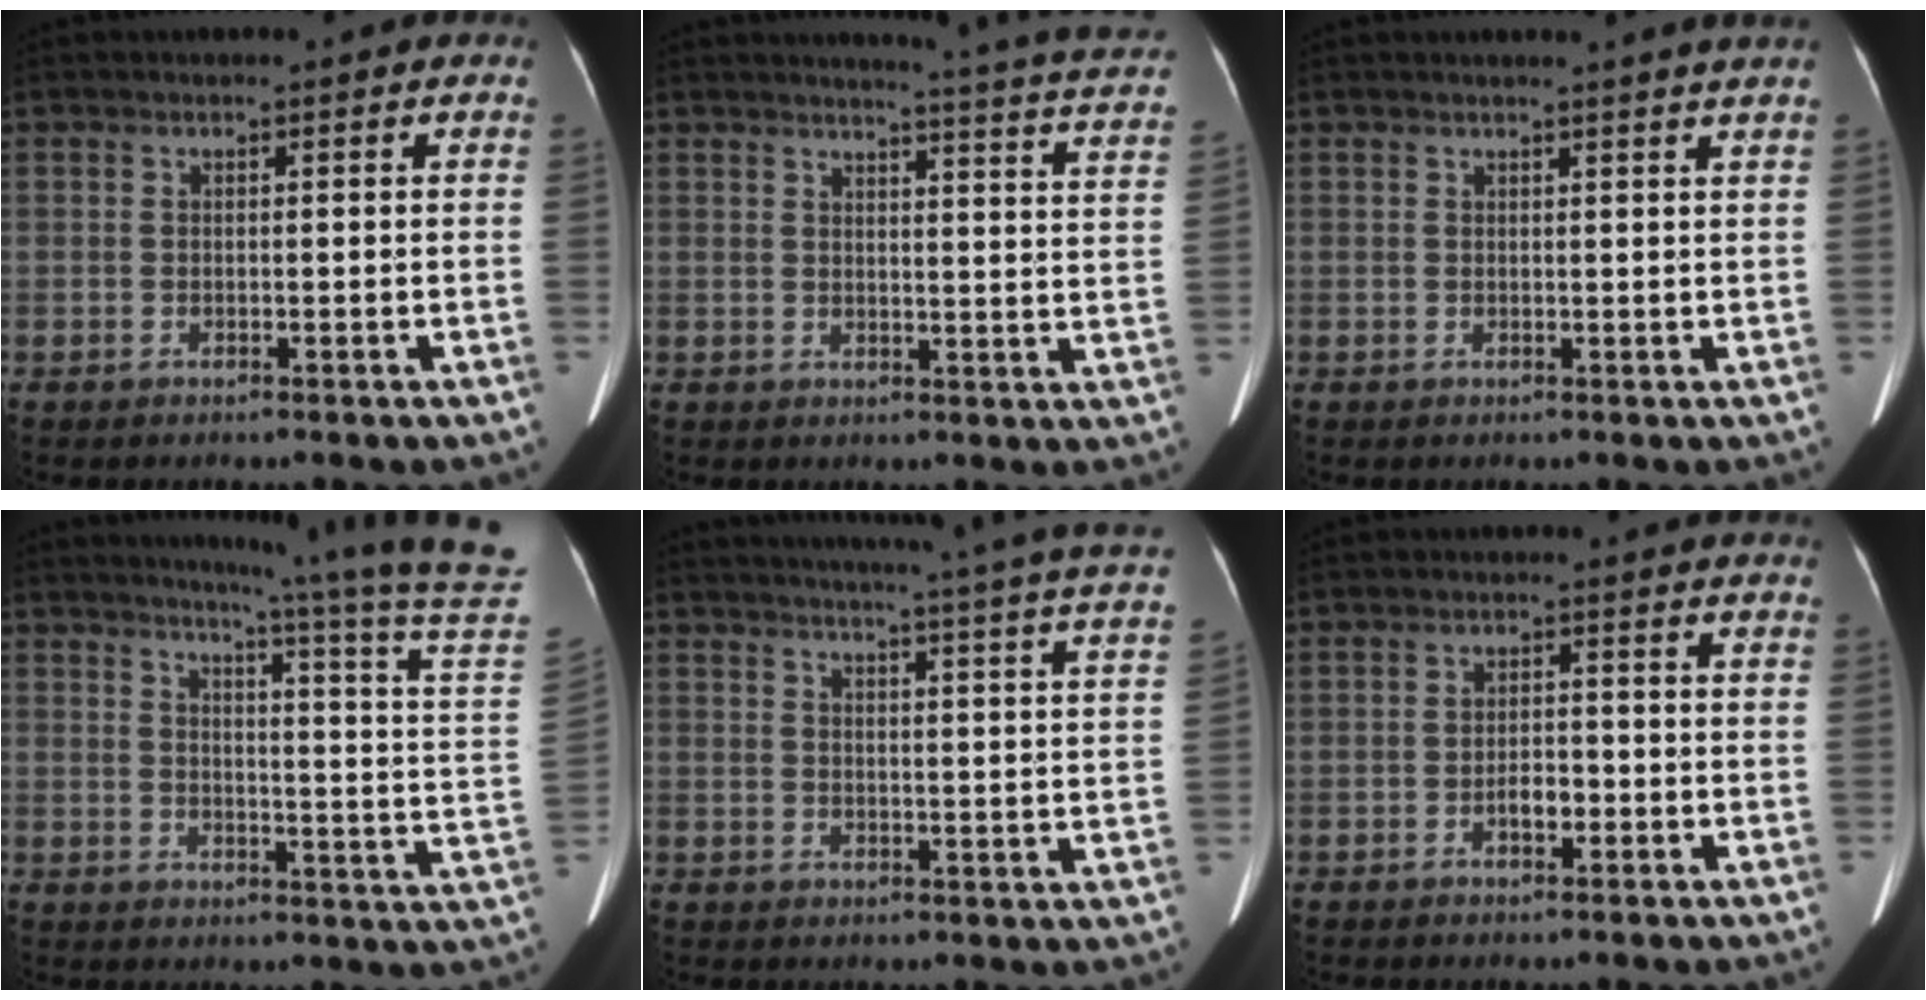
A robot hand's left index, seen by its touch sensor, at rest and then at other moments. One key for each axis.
{"total": 15.6, "fx": 14.8, "fy": -0.8, "fz": 4.9, "tx": -0.058, "ty": -0.091, "tz": 0.145}
{"total": 3.3, "fx": 3.0, "fy": -0.8, "fz": 1.2, "tx": -0.018, "ty": -0.003, "tz": 0.027}
{"total": 19.1, "fx": 16.5, "fy": -3.2, "fz": 9.0, "tx": -0.134, "ty": -0.097, "tz": 0.188}
{"total": 26.8, "fx": 24.6, "fy": -1.0, "fz": 10.7, "tx": -0.160, "ty": -0.069, "tz": 0.286}
{"total": 2.6, "fx": -1.2, "fy": 1.2, "fz": 1.9, "tx": -0.031, "ty": 0.005, "tz": -0.020}